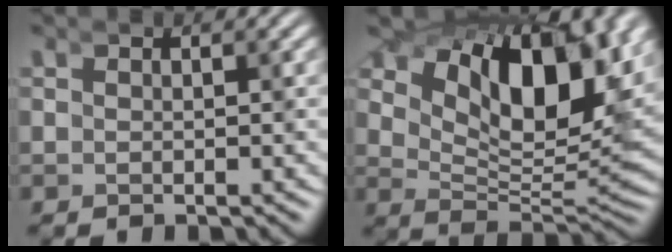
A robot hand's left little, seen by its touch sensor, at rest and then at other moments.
{"total": 11.3, "force": [2.9, 5.4, 9.6], "torque": [-0.167, 0.000, 0.043]}